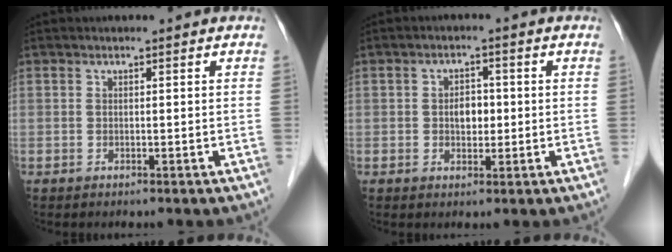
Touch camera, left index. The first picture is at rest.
{"total": 3.0, "force": [-0.1, 2.0, 2.3], "torque": [-0.036, 0.007, 0.001]}